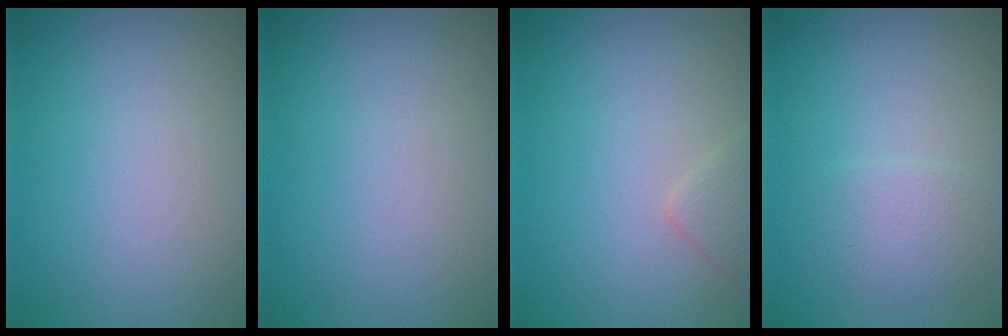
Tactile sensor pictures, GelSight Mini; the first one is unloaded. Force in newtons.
{"total": 0.0}
{"total": 1.3, "press": 1.3, "slide": 0.0}
{"total": 1.8, "press": 1.8, "slide": 0.1}